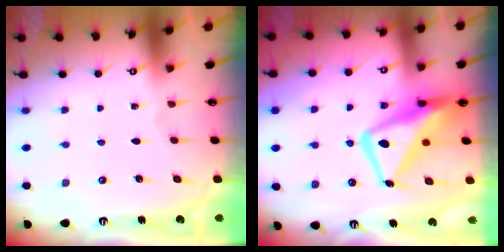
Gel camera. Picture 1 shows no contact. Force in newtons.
{"total": 16.0, "press": 15.8, "slide": 2.0}